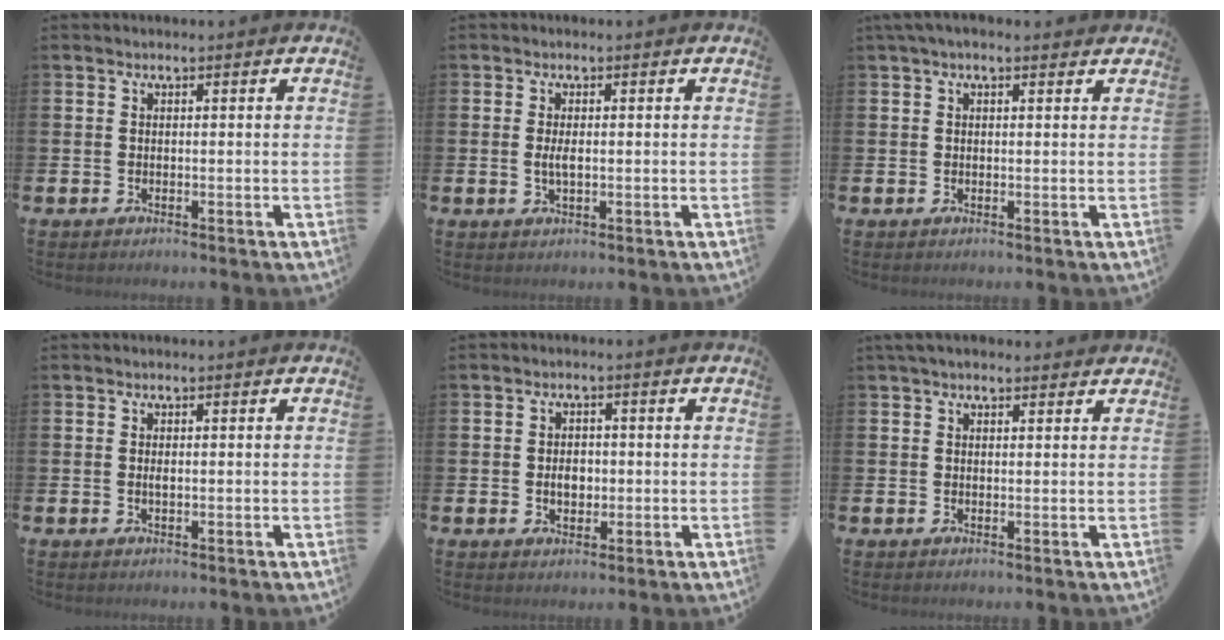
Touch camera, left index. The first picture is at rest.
{"total": 2.1, "force": [0.0, 0.8, 1.9], "torque": [-0.031, -0.001, -0.003]}
{"total": 1.4, "force": [0.9, 0.4, 0.9], "torque": [-0.012, 0.002, 0.015]}
{"total": 0.6, "force": [0.1, 0.2, 0.6], "torque": [-0.006, -0.003, 0.000]}
{"total": 2.8, "force": [-0.3, 2.1, 1.8], "torque": [-0.015, -0.003, -0.013]}
{"total": 2.2, "force": [1.9, 0.8, 0.8], "torque": [-0.006, -0.001, 0.032]}